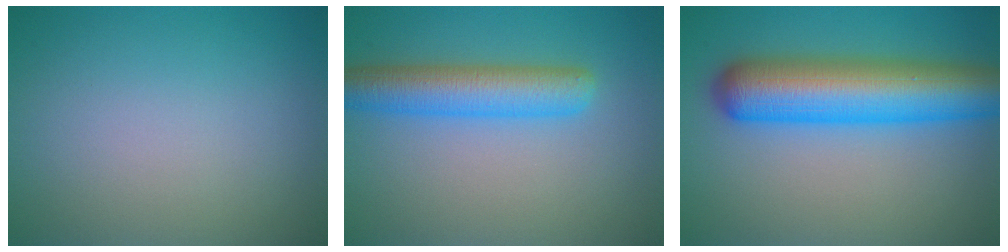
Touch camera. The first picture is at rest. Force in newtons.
{"total": 5.5, "press": 5.5, "slide": 0.1}
{"total": 9.7, "press": 9.7, "slide": 0.4}